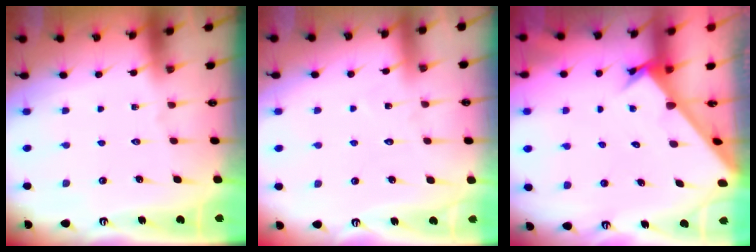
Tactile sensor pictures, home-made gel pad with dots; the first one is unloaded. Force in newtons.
{"total": 5.3, "press": 5.2, "slide": 0.4}
{"total": 2.7, "press": 2.7, "slide": 0.3}